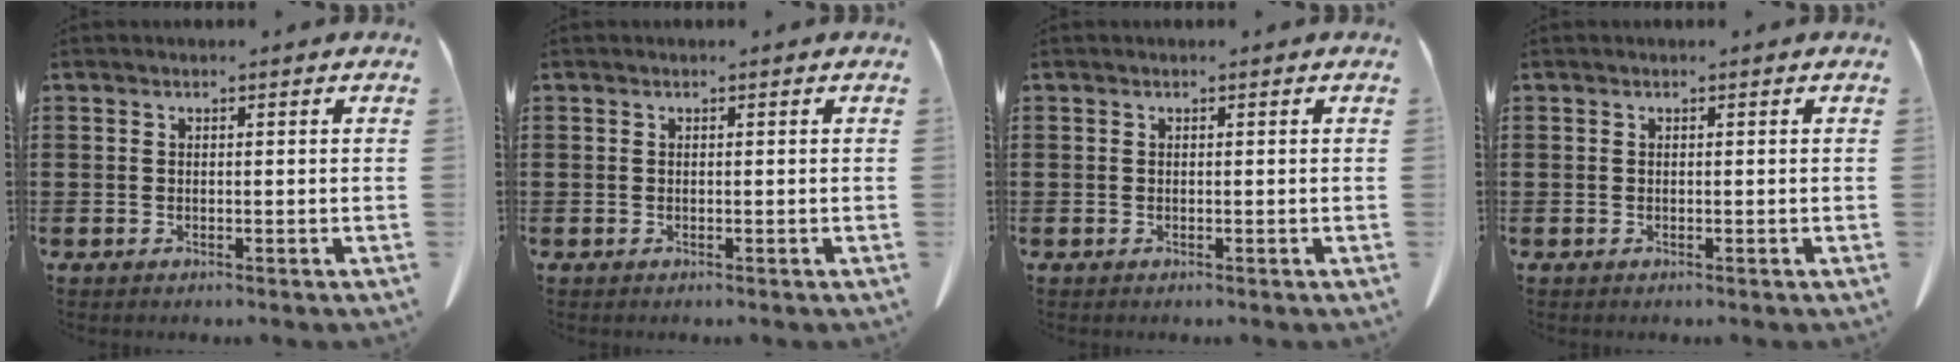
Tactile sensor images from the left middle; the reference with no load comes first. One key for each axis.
{"total": 0.0}
{"total": 0.0}
{"total": 0.0}